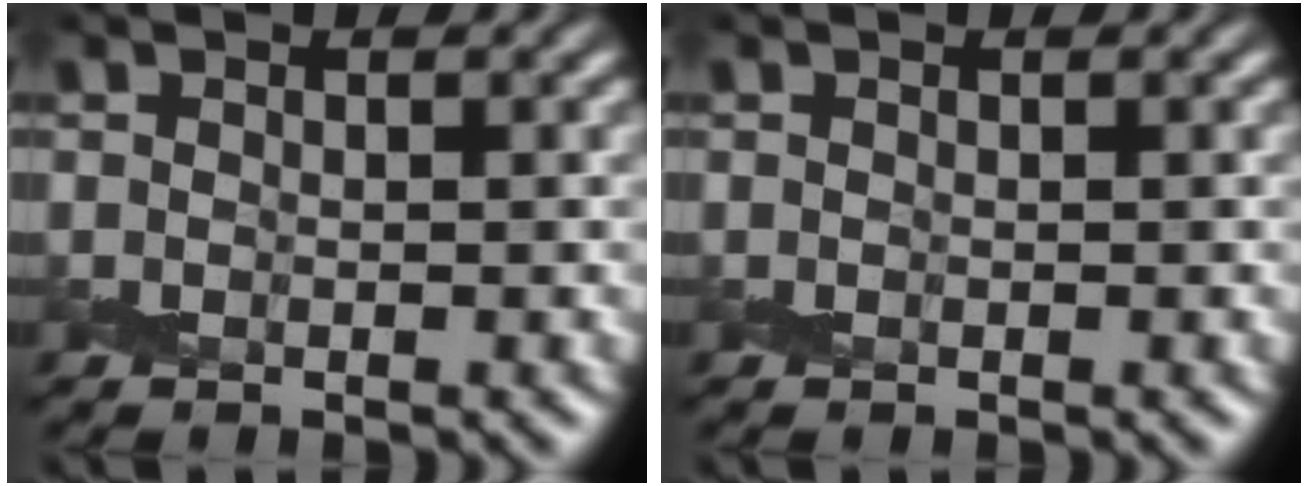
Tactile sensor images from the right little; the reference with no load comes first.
{"total": 0.0}